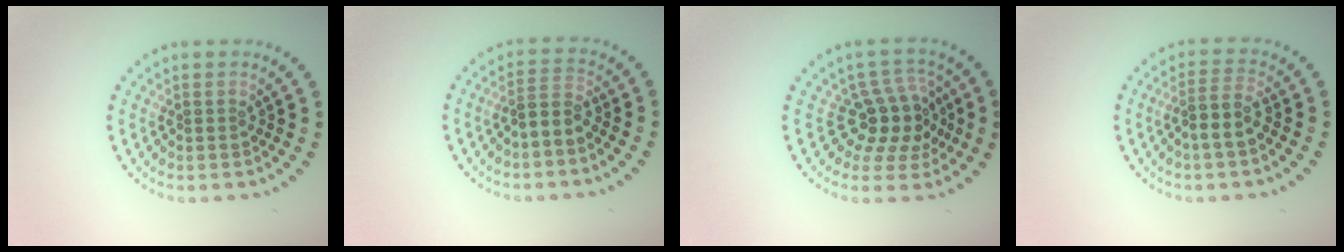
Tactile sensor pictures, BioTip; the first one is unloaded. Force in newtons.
{"total": 1.7, "press": 1.4, "slide": 1.0}
{"total": 4.2, "press": 3.5, "slide": 2.3}
{"total": 2.4, "press": 2.0, "slide": 1.3}